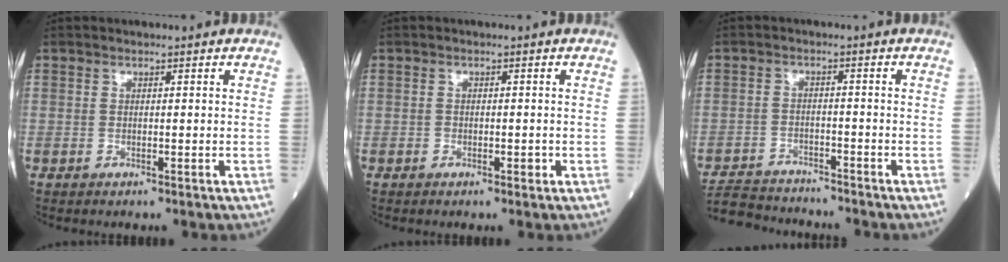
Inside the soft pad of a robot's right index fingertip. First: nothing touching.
{"total": 1.5, "force": [-0.5, 0.8, 1.2], "torque": [-0.017, 0.000, -0.006]}
{"total": 9.0, "force": [-8.8, 1.2, 1.5], "torque": [-0.025, 0.003, -0.145]}